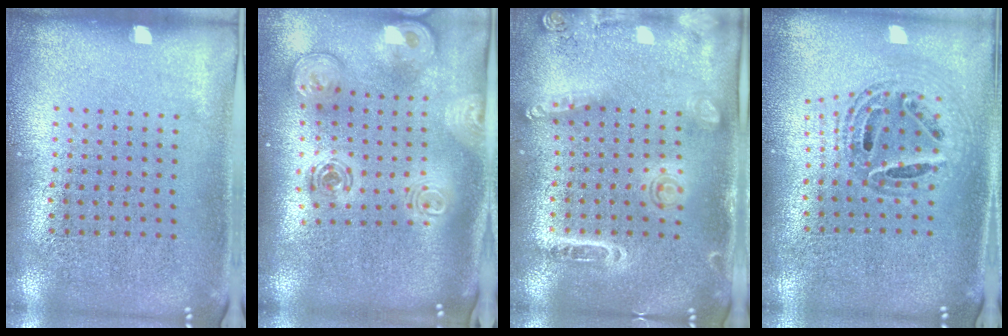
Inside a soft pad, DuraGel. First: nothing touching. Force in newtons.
{"total": 2.6, "press": 1.8, "slide": 1.8}
{"total": 1.5, "press": 1.5, "slide": 0.5}
{"total": 0.9, "press": 0.9, "slide": 0.2}